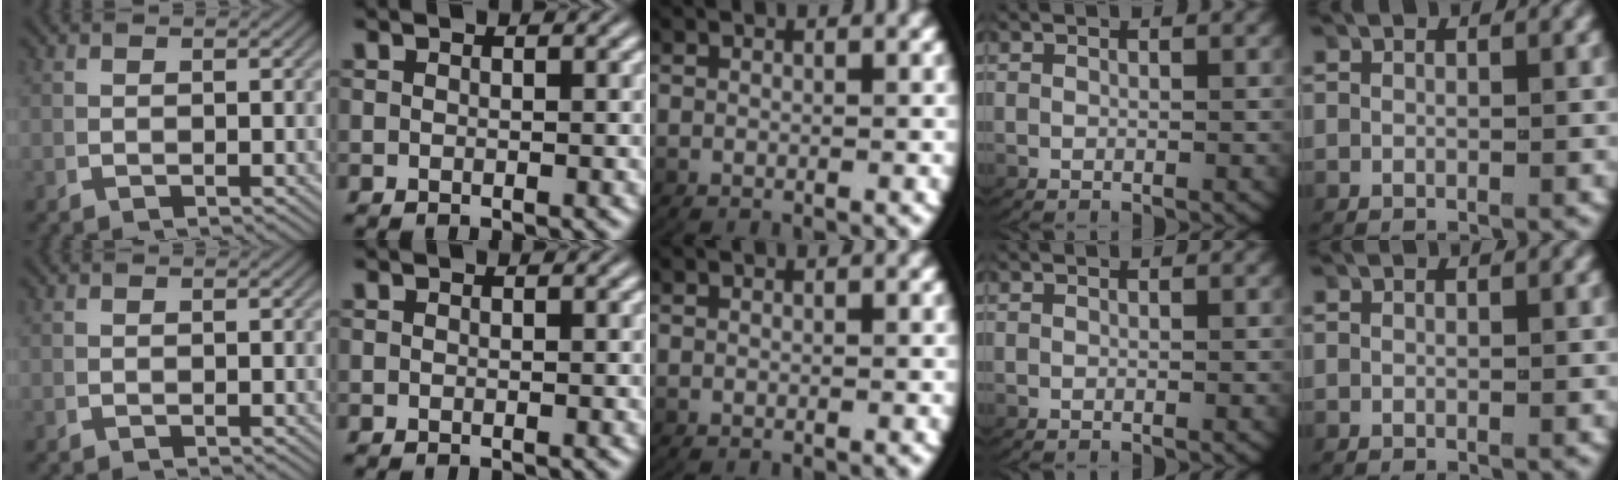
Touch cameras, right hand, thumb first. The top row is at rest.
{}